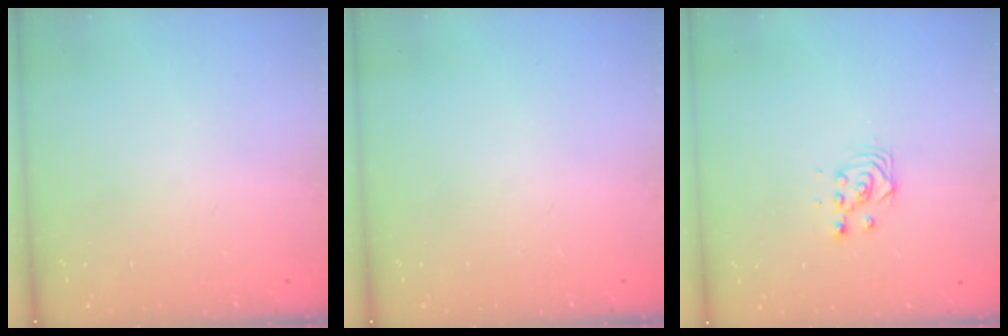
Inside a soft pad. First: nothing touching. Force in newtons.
{"total": 0.0}
{"total": 3.4, "press": 3.4, "slide": 0.2}